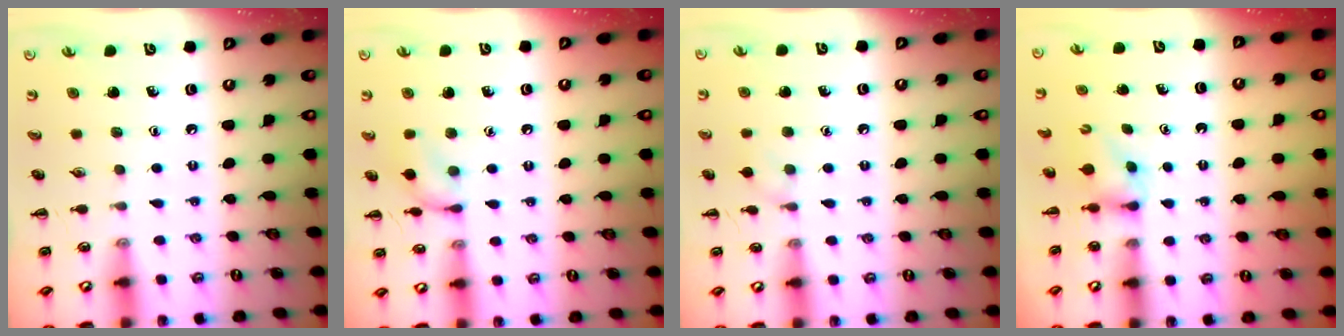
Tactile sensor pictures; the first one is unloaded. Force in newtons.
{"total": 8.4, "press": 8.3, "slide": 0.5}
{"total": 5.8, "press": 5.5, "slide": 2.1}
{"total": 2.8, "press": 2.5, "slide": 1.3}